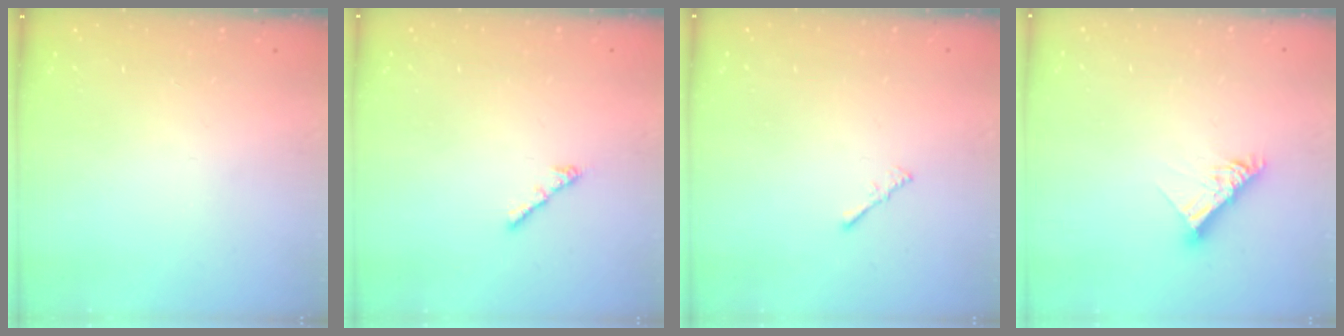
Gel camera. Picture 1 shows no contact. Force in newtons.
{"total": 3.1, "press": 3.0, "slide": 0.7}
{"total": 0.7, "press": 0.6, "slide": 0.3}
{"total": 9.8, "press": 9.8, "slide": 0.8}